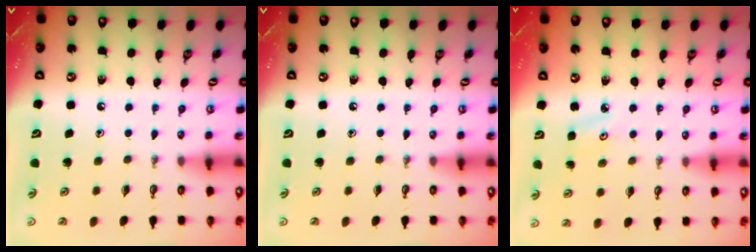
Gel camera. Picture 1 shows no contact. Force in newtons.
{"total": 0.0}
{"total": 3.0, "press": 3.0, "slide": 0.4}